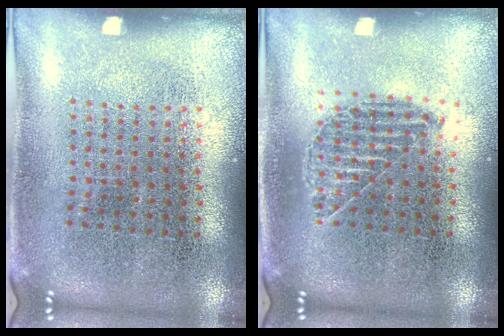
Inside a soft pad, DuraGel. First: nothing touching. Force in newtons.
{"total": 1.0, "press": 0.9, "slide": 0.3}